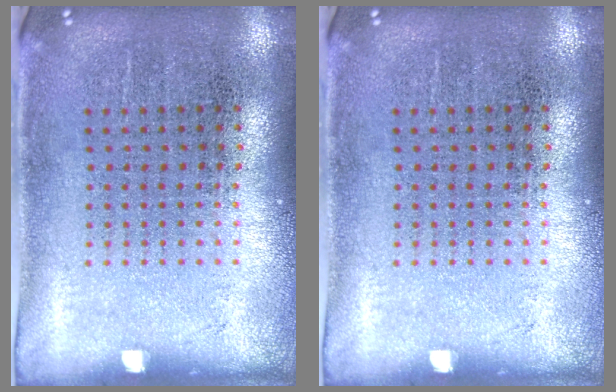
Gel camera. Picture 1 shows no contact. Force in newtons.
{"total": 0.0}